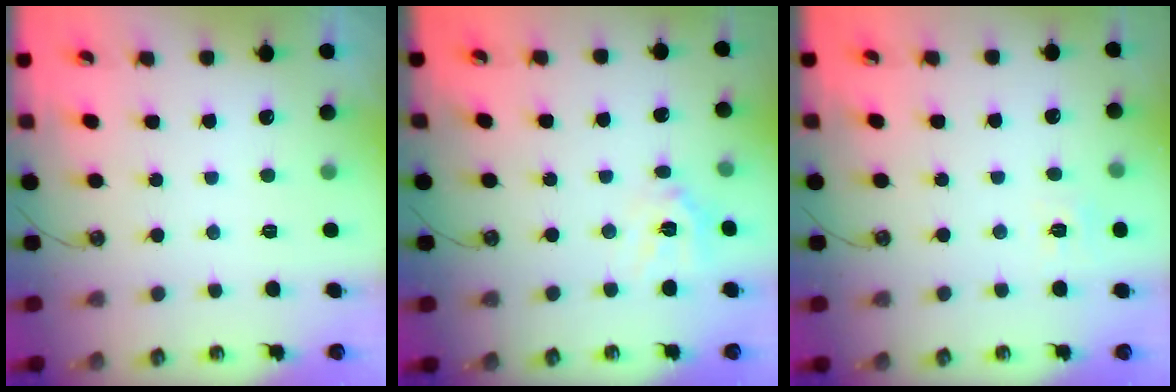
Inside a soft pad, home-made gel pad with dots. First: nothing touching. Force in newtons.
{"total": 10.1, "press": 10.0, "slide": 0.7}
{"total": 4.3, "press": 4.2, "slide": 0.7}